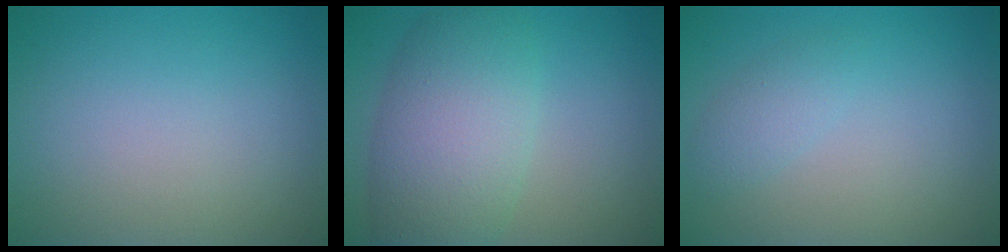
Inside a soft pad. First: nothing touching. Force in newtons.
{"total": 7.6, "press": 7.6, "slide": 0.3}
{"total": 1.6, "press": 1.6, "slide": 0.0}